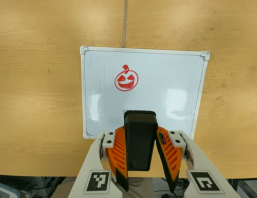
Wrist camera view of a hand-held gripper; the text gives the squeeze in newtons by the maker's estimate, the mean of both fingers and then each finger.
{"total": 4.7, "left": 3.9, "right": 5.5}